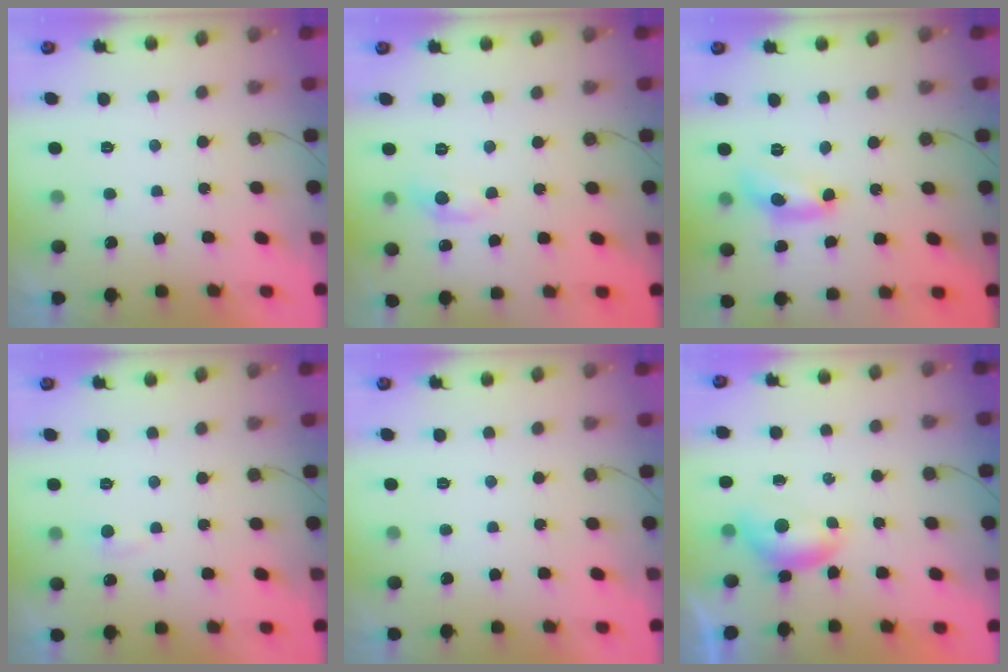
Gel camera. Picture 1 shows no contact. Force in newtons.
{"total": 6.2, "press": 6.2, "slide": 0.6}
{"total": 11.2, "press": 11.2, "slide": 0.7}
{"total": 3.8, "press": 3.7, "slide": 0.4}
{"total": 0.0}
{"total": 6.1, "press": 6.0, "slide": 0.9}